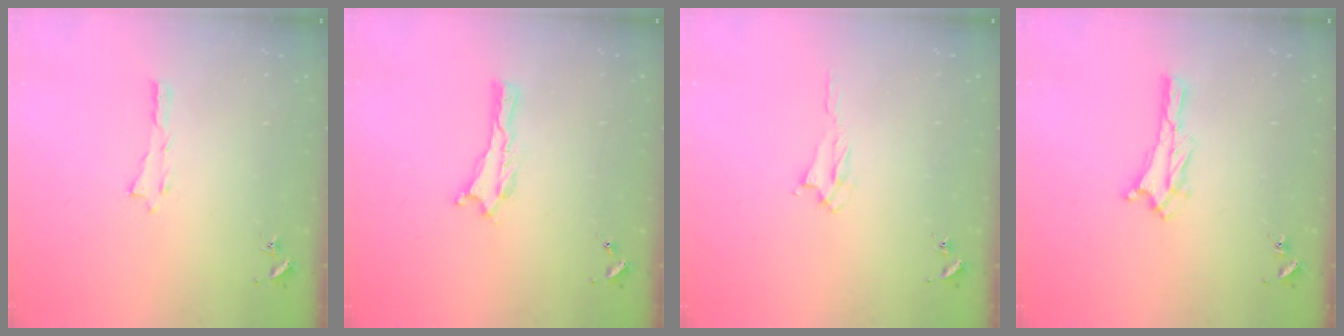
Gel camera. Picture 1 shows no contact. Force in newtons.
{"total": 0.0}
{"total": 2.1, "press": 2.0, "slide": 0.3}
{"total": 3.2, "press": 3.1, "slide": 0.3}